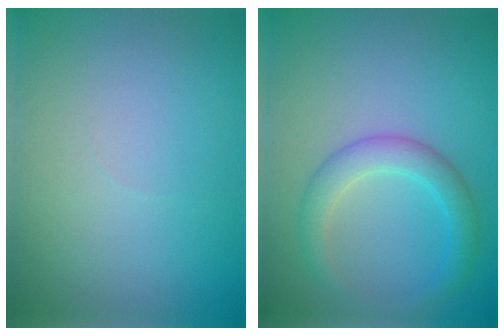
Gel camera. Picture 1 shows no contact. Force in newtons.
{"total": 3.3, "press": 3.3, "slide": 0.1}